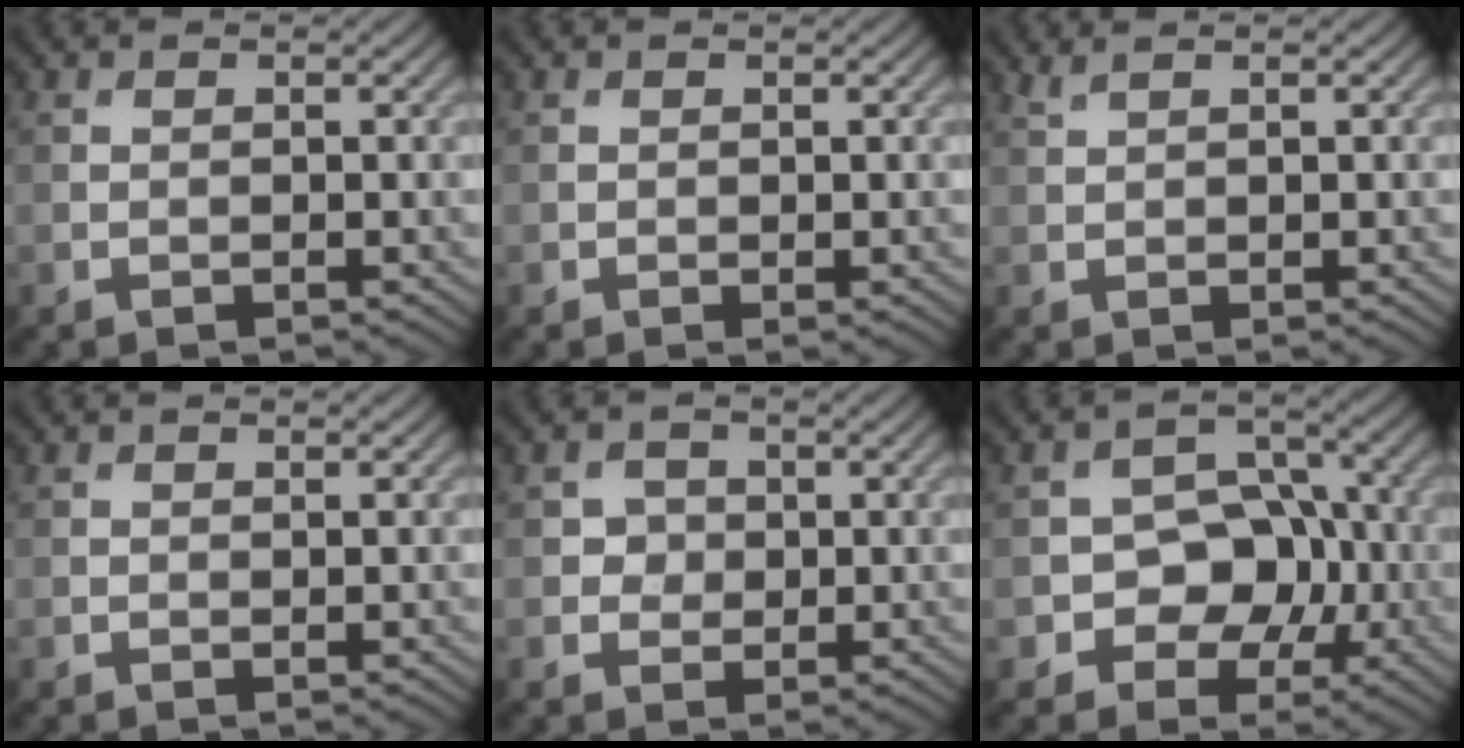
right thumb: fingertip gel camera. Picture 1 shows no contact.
{"total": 0.0}
{"total": 1.1, "force": [0.8, 0.2, 0.7], "torque": [-0.017, 0.007, 0.016]}
{"total": 0.0}
{"total": 1.9, "force": [0.0, 1.8, 0.5], "torque": [-0.008, -0.003, -0.003]}
{"total": 7.4, "force": [-2.2, 5.8, 4.0], "torque": [-0.049, 0.003, -0.051]}